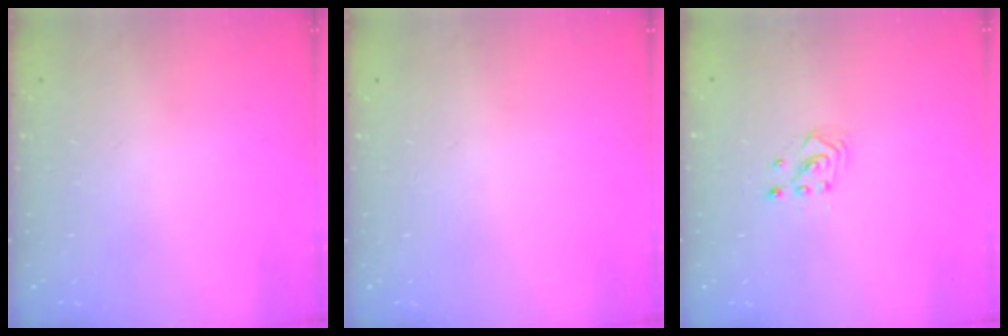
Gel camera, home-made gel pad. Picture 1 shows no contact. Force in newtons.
{"total": 0.0}
{"total": 2.2, "press": 2.2, "slide": 0.2}